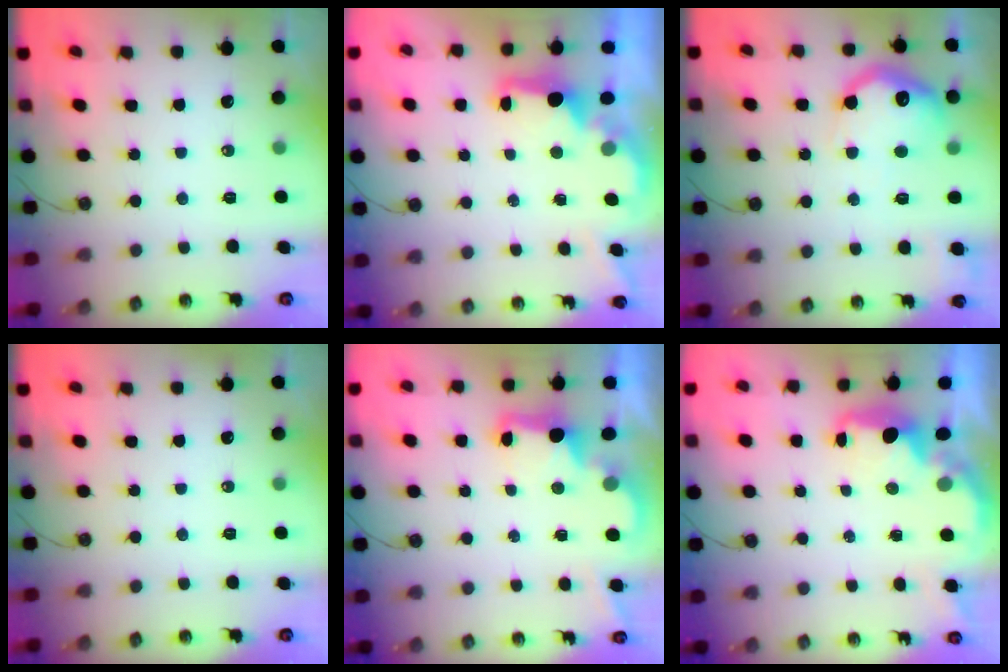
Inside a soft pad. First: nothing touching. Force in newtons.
{"total": 3.4, "press": 3.3, "slide": 0.4}
{"total": 17.7, "press": 17.6, "slide": 1.4}
{"total": 0.0}
{"total": 2.9, "press": 2.9, "slide": 0.6}
{"total": 2.8, "press": 2.8, "slide": 0.4}